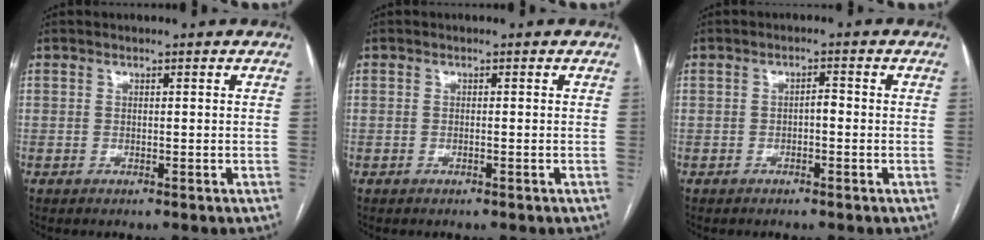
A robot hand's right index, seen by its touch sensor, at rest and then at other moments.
{"total": 0.0}
{"total": 1.6, "force": [-0.4, 0.7, 1.4], "torque": [-0.022, 0.006, -0.008]}